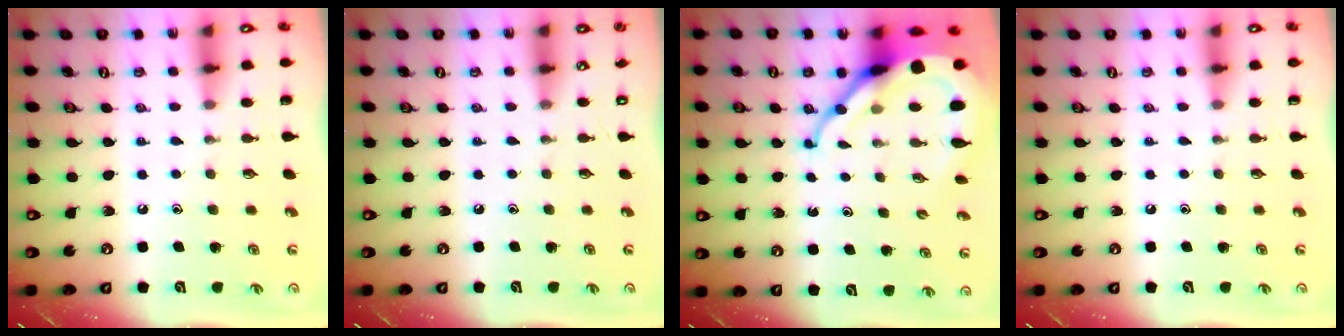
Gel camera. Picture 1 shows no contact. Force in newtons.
{"total": 0.0}
{"total": 12.0, "press": 11.9, "slide": 1.2}
{"total": 0.0}